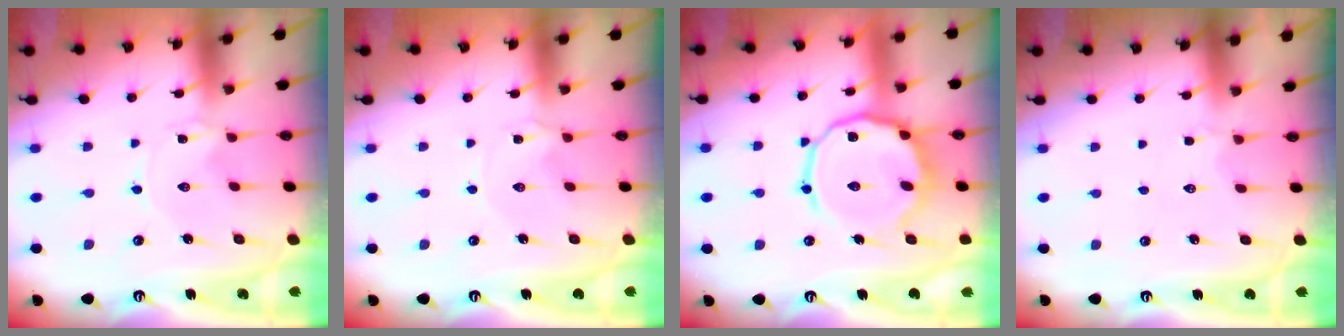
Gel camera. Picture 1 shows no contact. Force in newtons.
{"total": 0.7, "press": 0.6, "slide": 0.3}
{"total": 15.2, "press": 15.1, "slide": 1.5}
{"total": 2.6, "press": 2.4, "slide": 1.2}